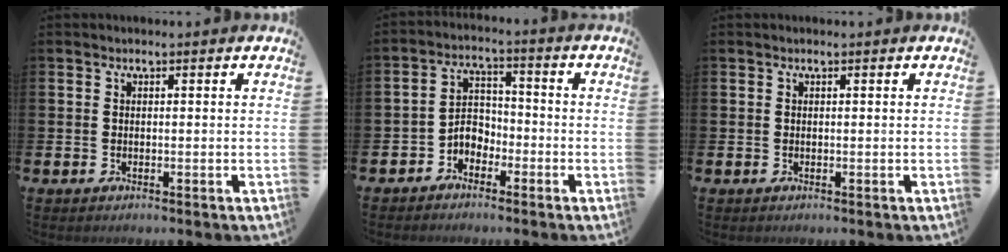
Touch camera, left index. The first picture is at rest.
{"total": 3.6, "force": [-2.4, 2.4, 1.2], "torque": [-0.036, 0.006, -0.052]}
{"total": 0.0}